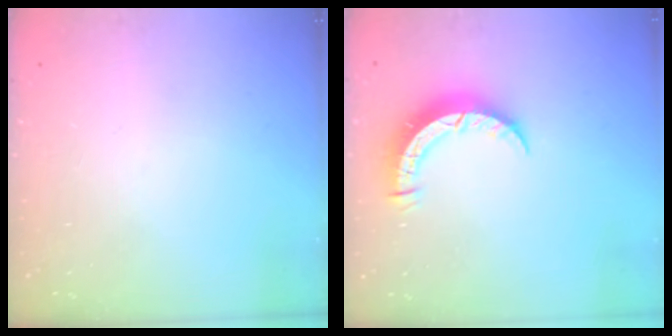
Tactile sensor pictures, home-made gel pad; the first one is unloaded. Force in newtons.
{"total": 6.3, "press": 6.3, "slide": 0.6}